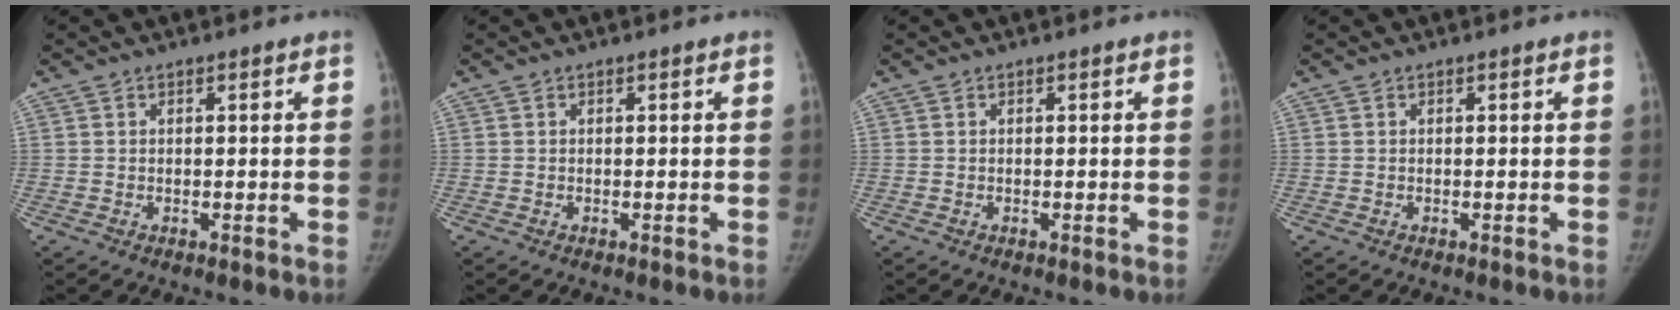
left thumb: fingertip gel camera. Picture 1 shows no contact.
{"total": 0.0}
{"total": 0.0}
{"total": 0.0}